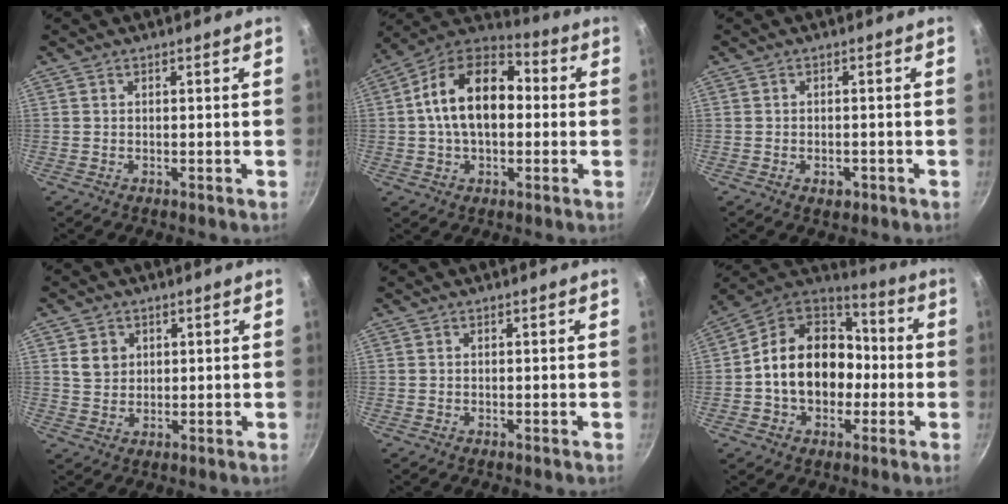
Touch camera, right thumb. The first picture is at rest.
{"total": 17.4, "force": [0.9, 11.1, 13.4], "torque": [-0.197, 0.038, -0.006]}
{"total": 2.5, "force": [-1.1, 1.6, 1.6], "torque": [-0.020, 0.009, -0.012]}
{"total": 4.4, "force": [1.4, 3.8, 1.8], "torque": [-0.015, 0.000, 0.027]}
{"total": 0.0}
{"total": 18.7, "force": [-1.5, 14.5, 11.8], "torque": [-0.166, 0.051, -0.034]}